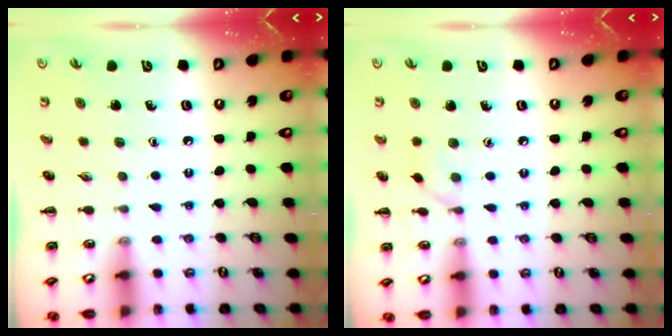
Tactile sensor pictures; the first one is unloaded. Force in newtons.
{"total": 4.2, "press": 4.0, "slide": 1.3}